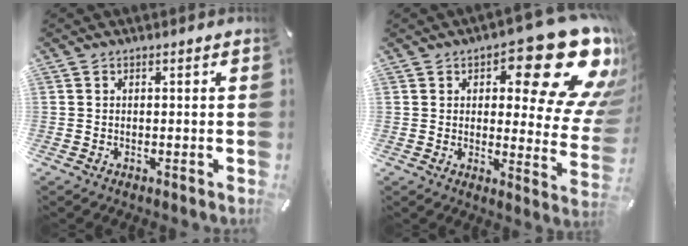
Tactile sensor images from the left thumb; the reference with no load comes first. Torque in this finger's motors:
{"motor_torque": [2.87, 2.13, 1.92, -0.85, 0.16]}